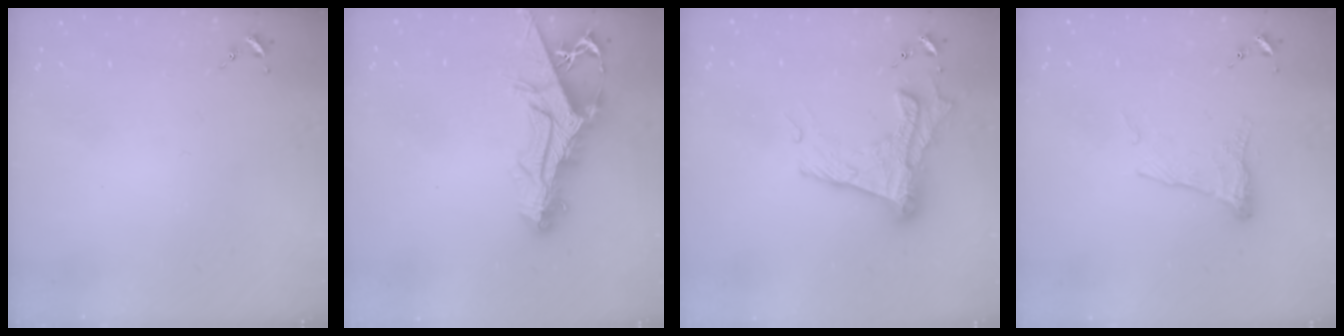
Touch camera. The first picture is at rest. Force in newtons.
{"total": 13.3, "press": 13.2, "slide": 1.5}
{"total": 18.2, "press": 18.2, "slide": 1.2}
{"total": 10.0, "press": 10.0, "slide": 0.7}